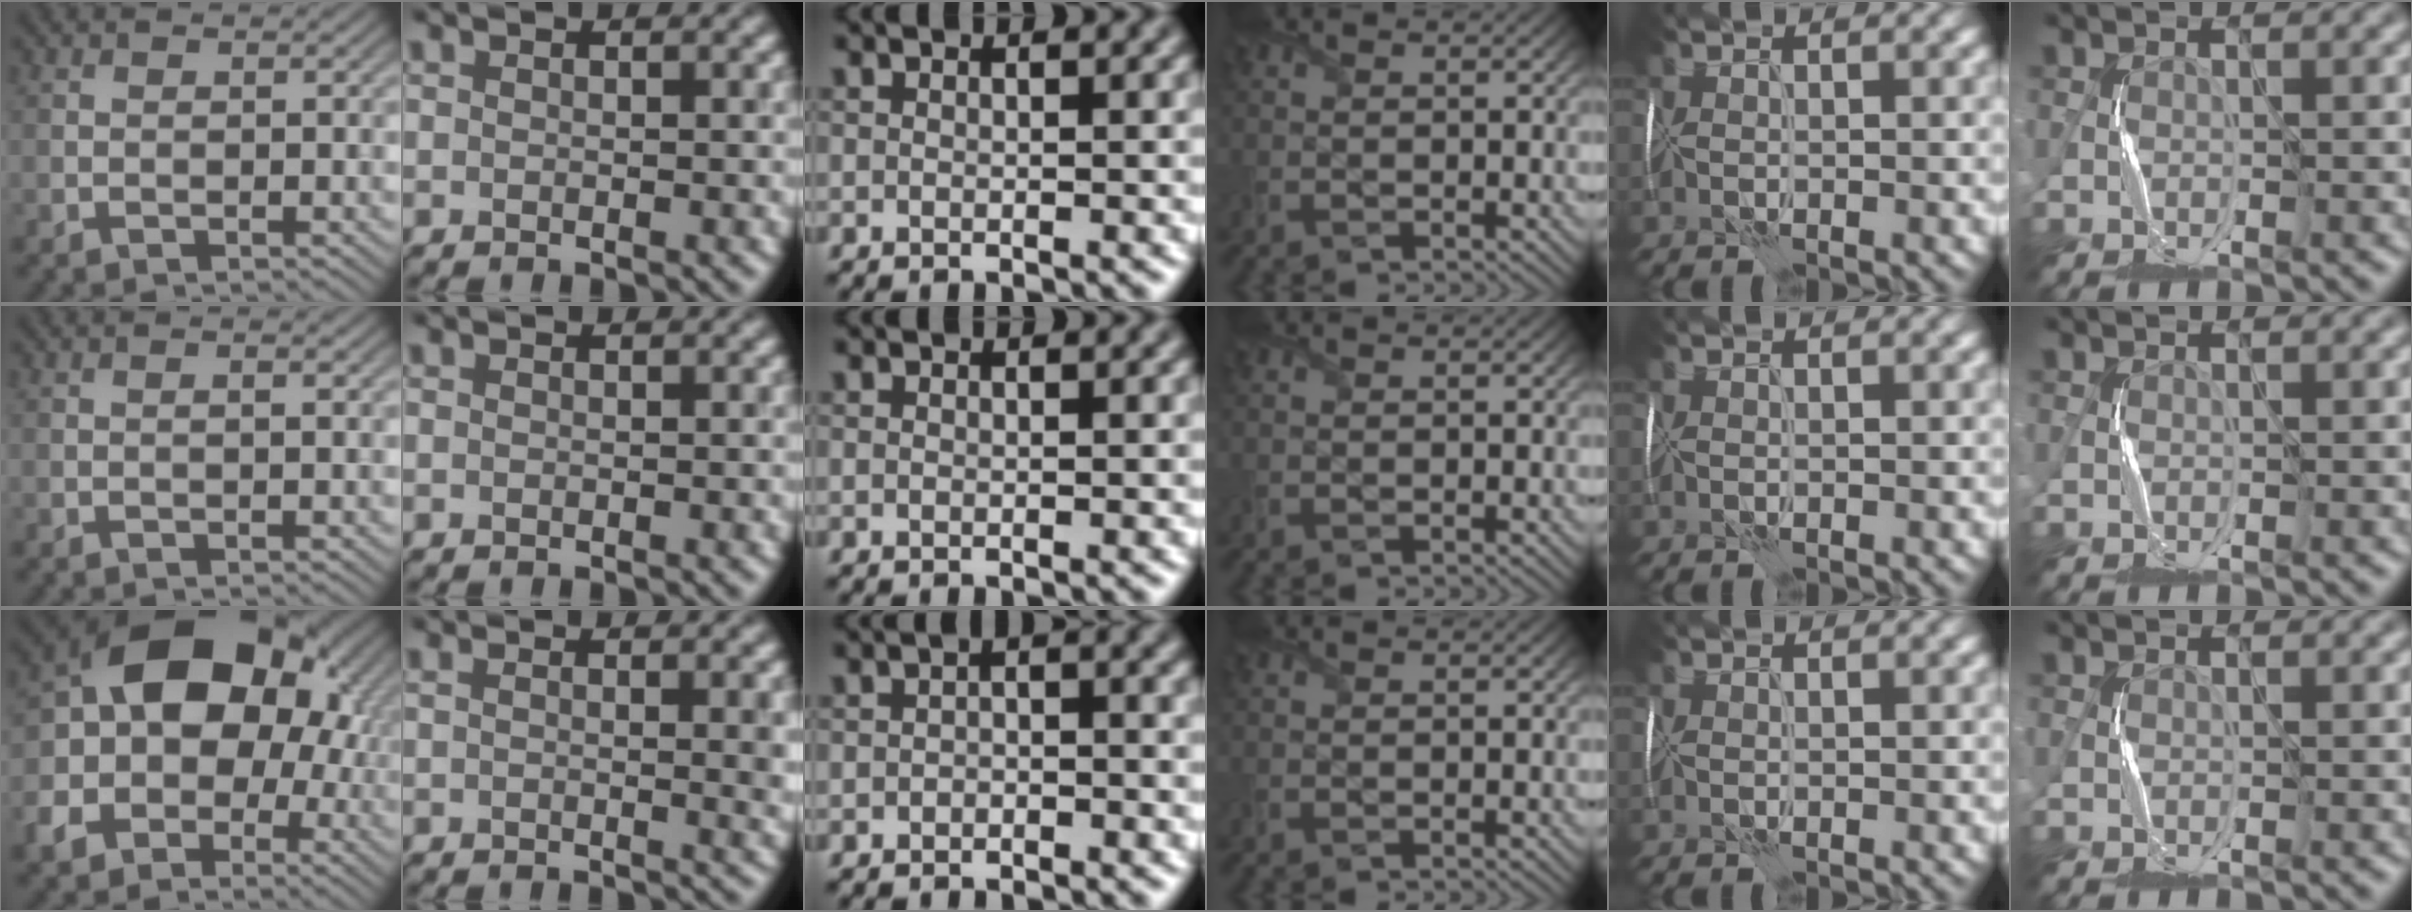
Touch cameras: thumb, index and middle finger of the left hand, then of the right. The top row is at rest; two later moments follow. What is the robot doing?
{"motion": "wrap", "object": "plastic wrap"}